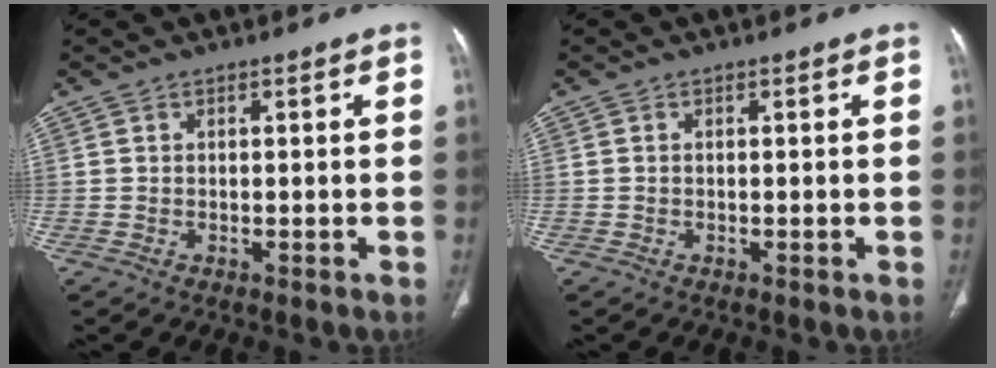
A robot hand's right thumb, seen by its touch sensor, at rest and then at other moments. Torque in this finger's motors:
{"motor_torque": [0.77, 0.01, -0.28, 0.19, 0.03]}